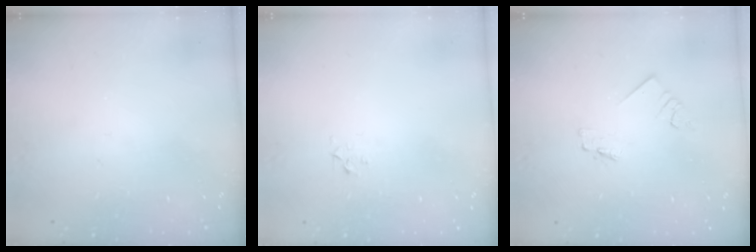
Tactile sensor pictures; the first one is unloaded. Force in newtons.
{"total": 2.3, "press": 2.3, "slide": 0.2}
{"total": 1.8, "press": 1.7, "slide": 0.2}